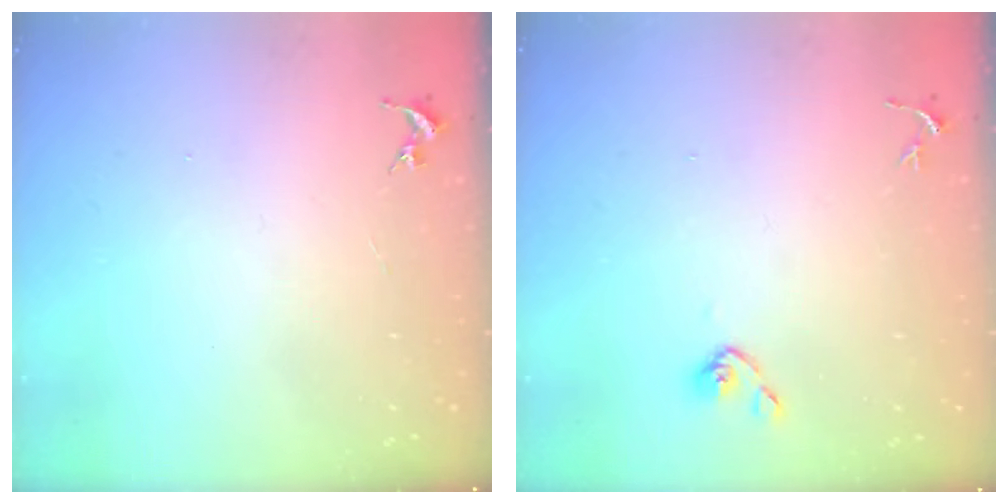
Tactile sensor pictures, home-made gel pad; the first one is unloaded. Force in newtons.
{"total": 4.3, "press": 4.2, "slide": 1.1}